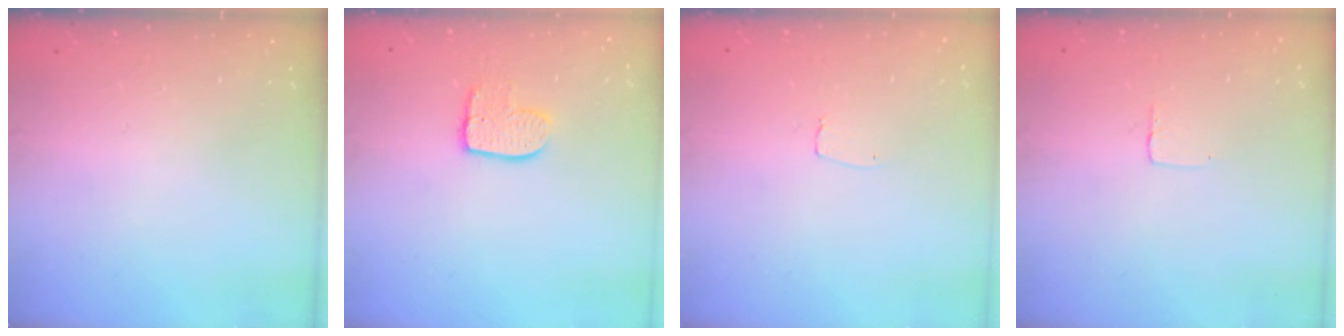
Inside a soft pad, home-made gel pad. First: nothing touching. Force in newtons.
{"total": 8.1, "press": 8.0, "slide": 0.6}
{"total": 3.2, "press": 3.2, "slide": 0.2}
{"total": 2.5, "press": 2.5, "slide": 0.1}